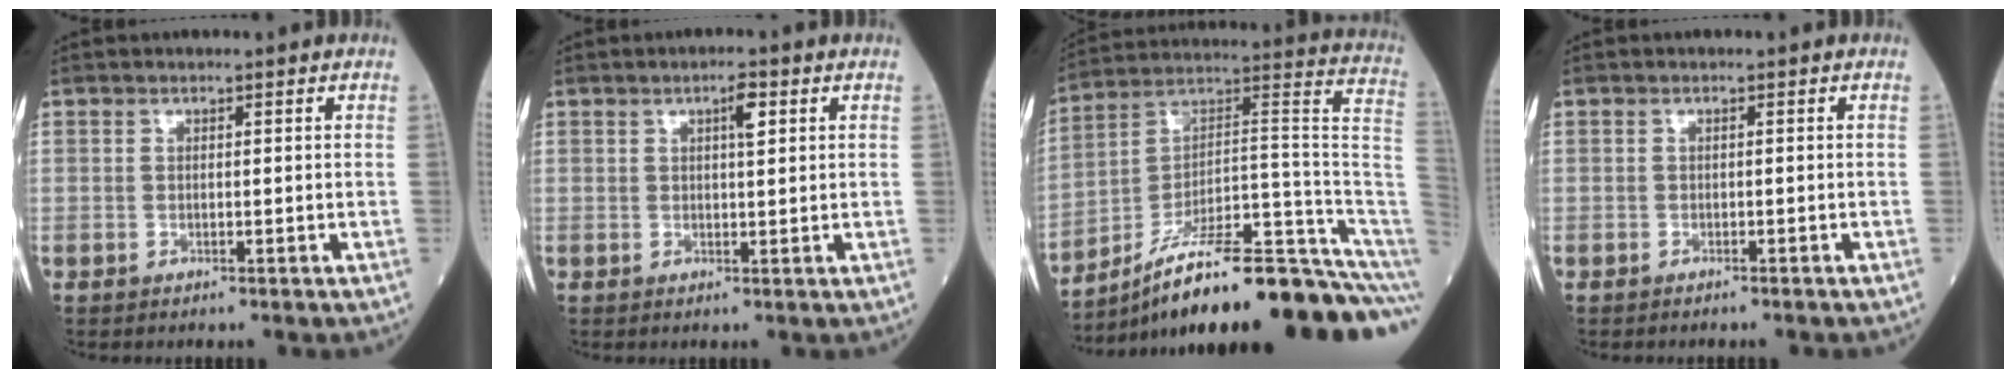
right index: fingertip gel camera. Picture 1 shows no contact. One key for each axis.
{"total": 2.6, "fx": 1.1, "fy": 0.5, "fz": 2.3, "tx": -0.038, "ty": 0.002, "tz": 0.016}
{"total": 23.9, "fx": -17.0, "fy": 0.9, "fz": 16.8, "tx": -0.151, "ty": 0.057, "tz": -0.266}
{"total": 1.4, "fx": -1.2, "fy": 0.2, "fz": 0.6, "tx": -0.012, "ty": -0.003, "tz": -0.014}